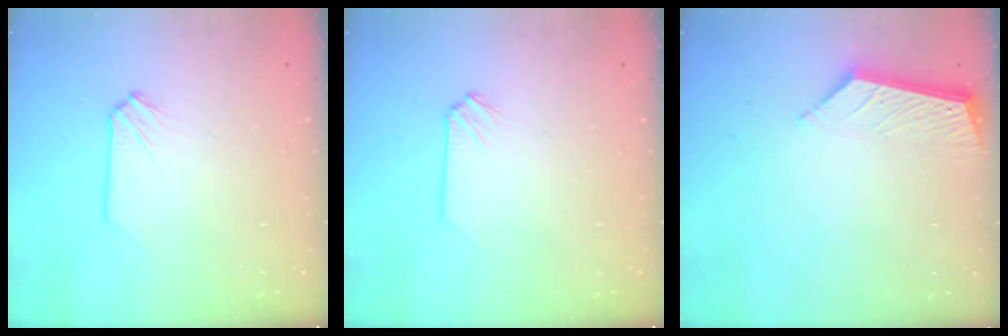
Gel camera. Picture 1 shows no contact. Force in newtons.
{"total": 0.0}
{"total": 6.1, "press": 6.1, "slide": 0.4}